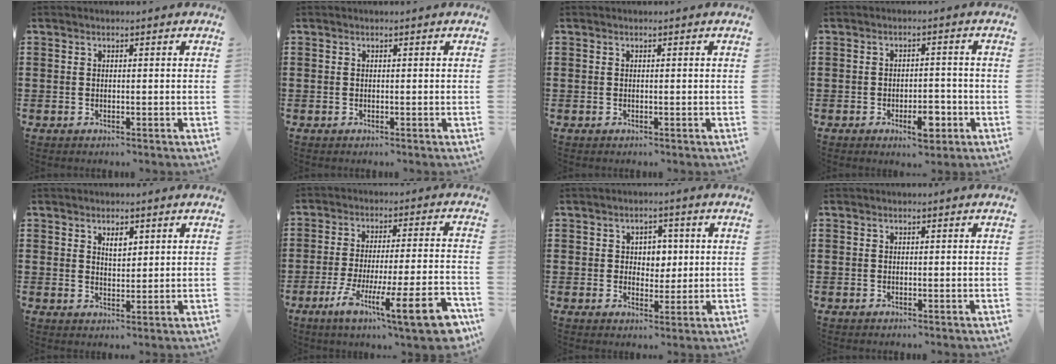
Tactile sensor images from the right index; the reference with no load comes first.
{"total": 0.0}
{"total": 0.0}
{"total": 4.8, "force": [-2.4, 1.8, 3.7], "torque": [-0.066, 0.002, -0.043]}
{"total": 2.5, "force": [1.5, 1.2, 1.7], "torque": [-0.030, 0.000, 0.025]}
{"total": 13.9, "force": [-7.9, 1.8, 11.4], "torque": [-0.194, 0.013, -0.132]}
{"total": 3.5, "force": [0.8, 3.0, 1.6], "torque": [-0.026, 0.007, 0.008]}
{"total": 0.0}